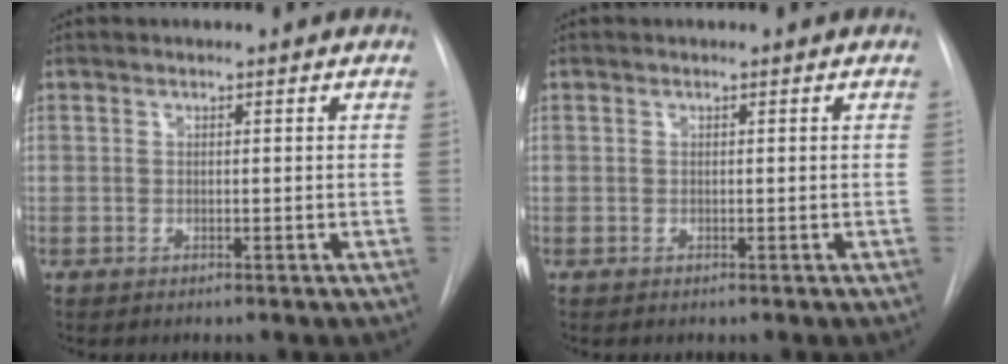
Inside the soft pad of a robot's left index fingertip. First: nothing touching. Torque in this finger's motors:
{"motor_torque": [0.00, 0.00, 0.00, 0.00]}